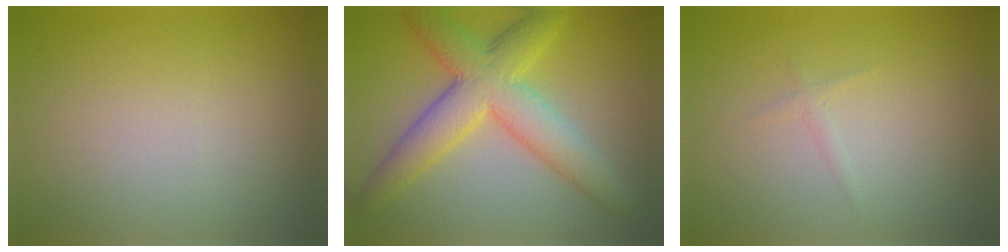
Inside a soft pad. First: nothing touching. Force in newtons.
{"total": 7.3, "press": 7.3, "slide": 0.1}
{"total": 0.6, "press": 0.6, "slide": 0.1}